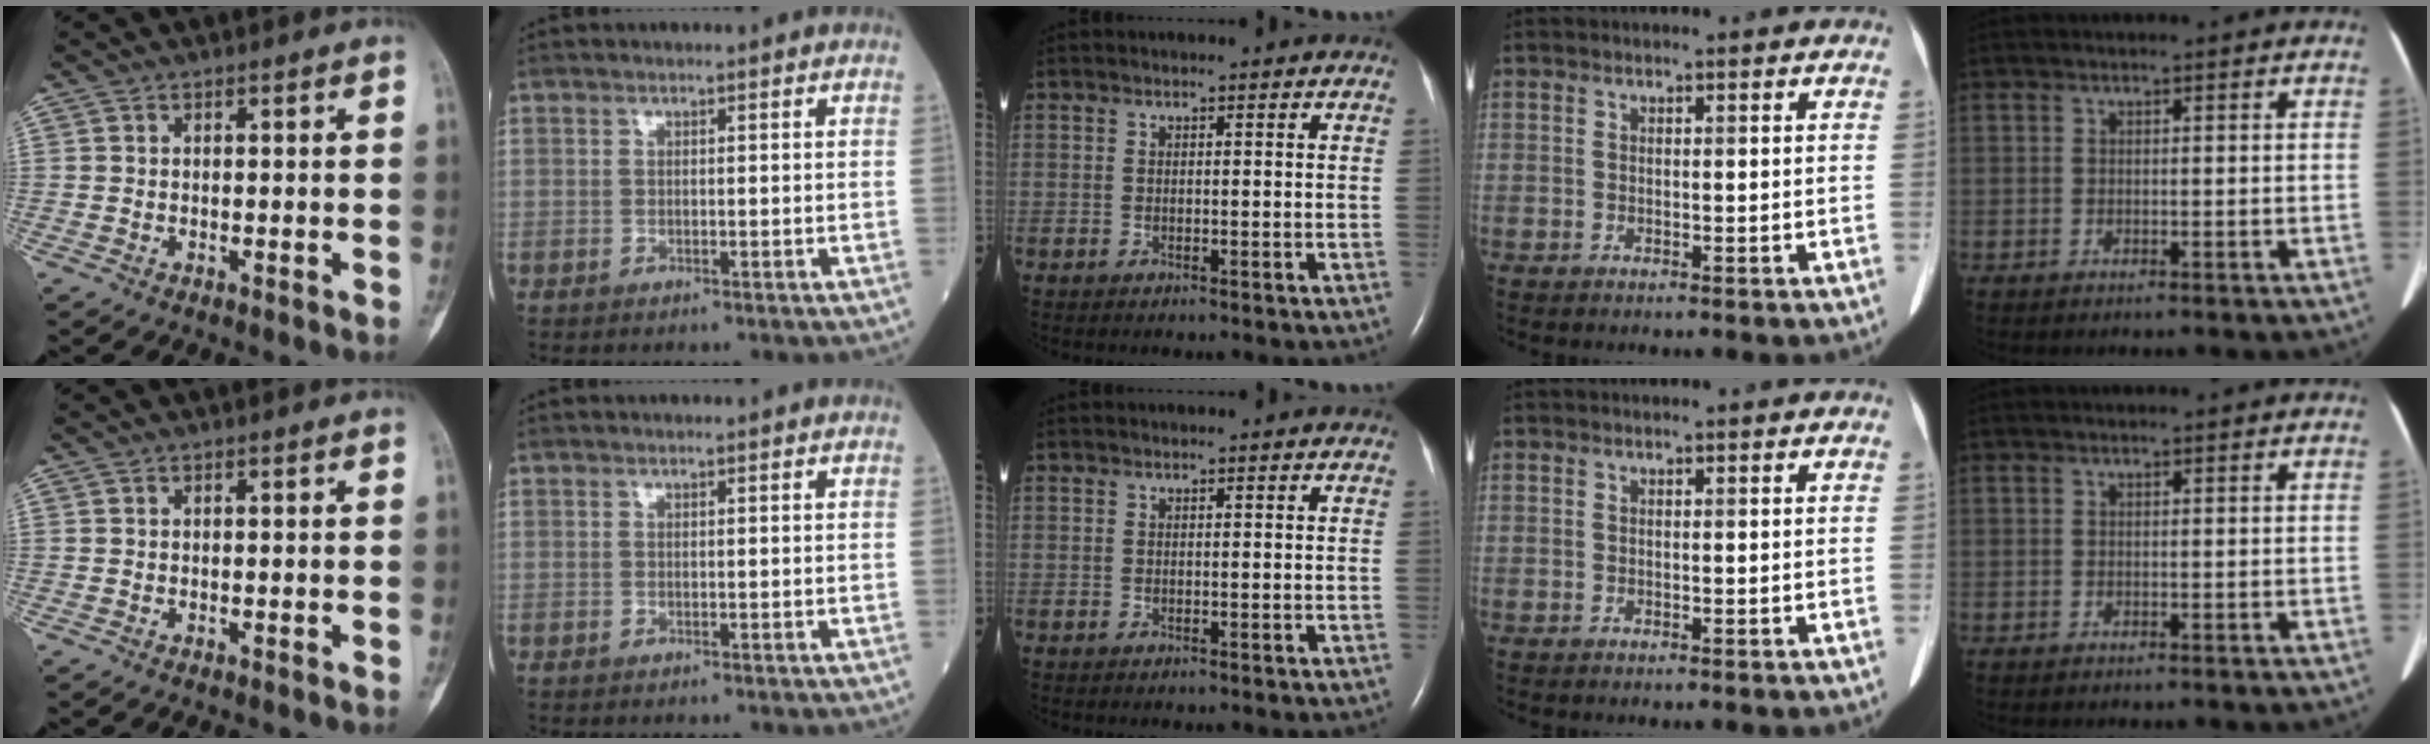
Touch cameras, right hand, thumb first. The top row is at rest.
{}